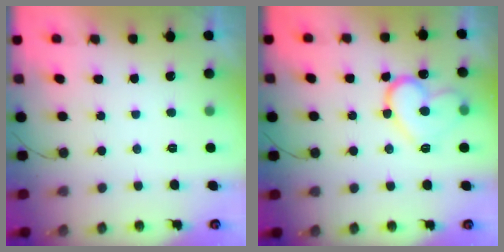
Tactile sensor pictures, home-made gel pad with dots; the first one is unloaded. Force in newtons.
{"total": 14.6, "press": 14.6, "slide": 1.2}